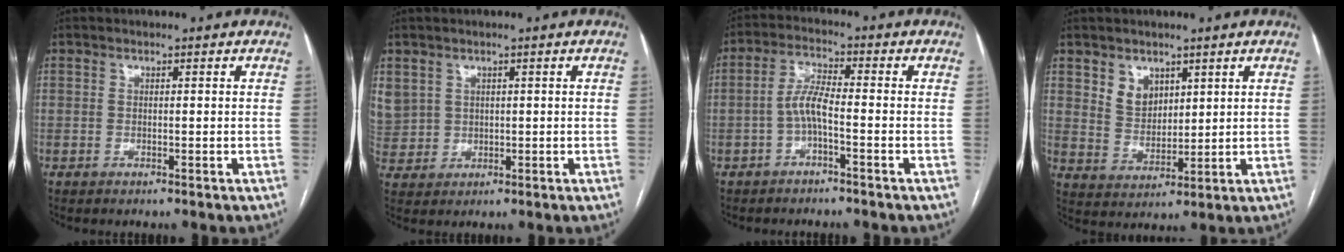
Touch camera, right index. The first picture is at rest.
{"total": 8.5, "force": [2.5, 7.7, 2.5], "torque": [-0.098, 0.024, 0.070]}
{"total": 4.5, "force": [-1.6, 0.7, 4.2], "torque": [-0.085, 0.012, -0.032]}
{"total": 5.2, "force": [2.9, 3.7, 2.2], "torque": [-0.045, 0.003, 0.066]}